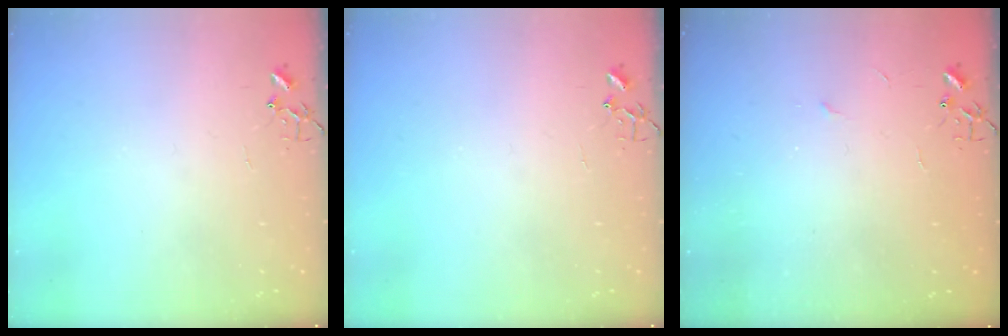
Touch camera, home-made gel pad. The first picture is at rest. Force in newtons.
{"total": 0.0}
{"total": 2.3, "press": 2.3, "slide": 0.4}